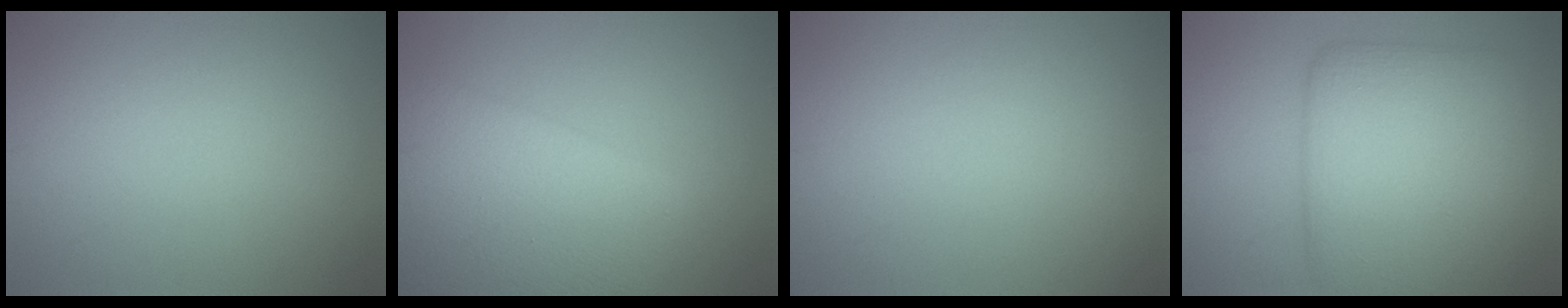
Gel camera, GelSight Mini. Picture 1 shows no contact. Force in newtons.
{"total": 9.1, "press": 9.1, "slide": 0.3}
{"total": 0.0}
{"total": 9.0, "press": 9.0, "slide": 0.4}